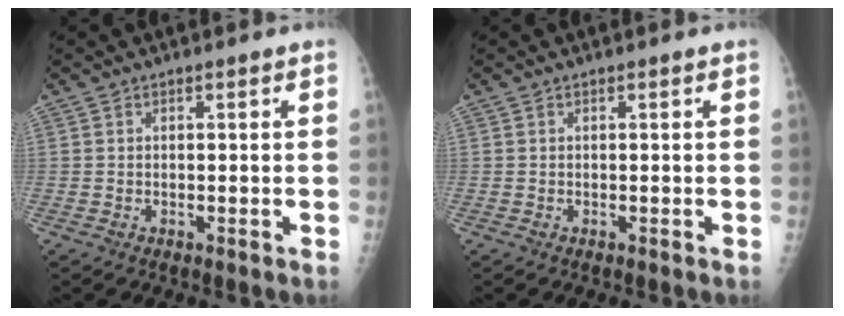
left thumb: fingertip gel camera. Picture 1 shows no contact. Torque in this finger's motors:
{"motor_torque": [0.09, 0.00, 0.02, -0.08, 0.00]}